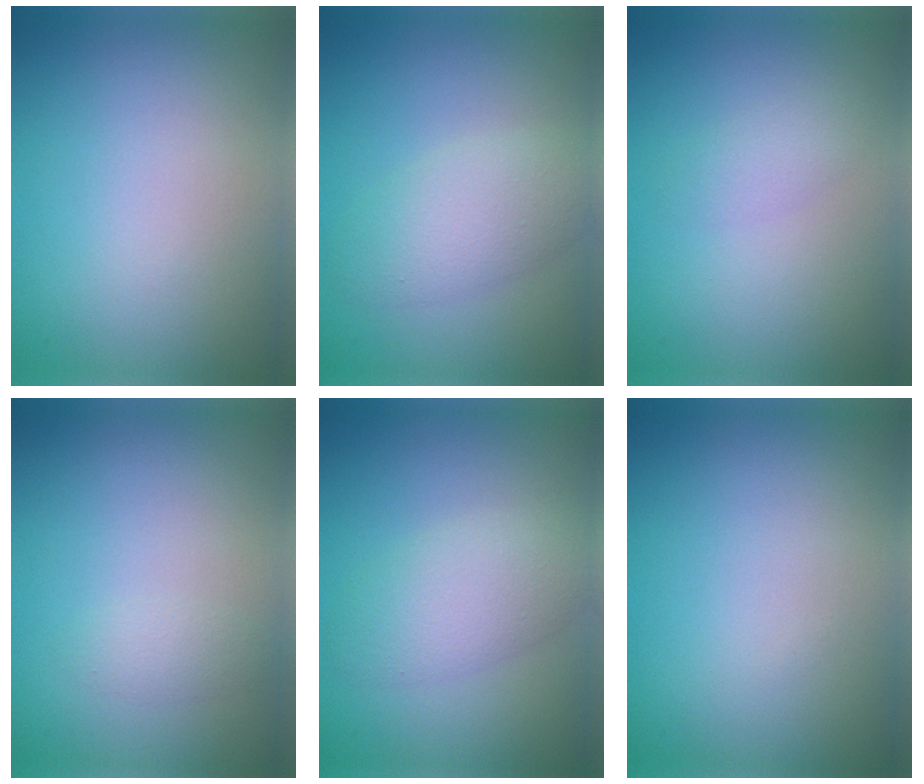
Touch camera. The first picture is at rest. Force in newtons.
{"total": 4.1, "press": 4.1, "slide": 0.1}
{"total": 1.4, "press": 1.4, "slide": 0.0}
{"total": 1.0, "press": 1.0, "slide": 0.0}
{"total": 4.3, "press": 4.3, "slide": 0.1}
{"total": 0.0}